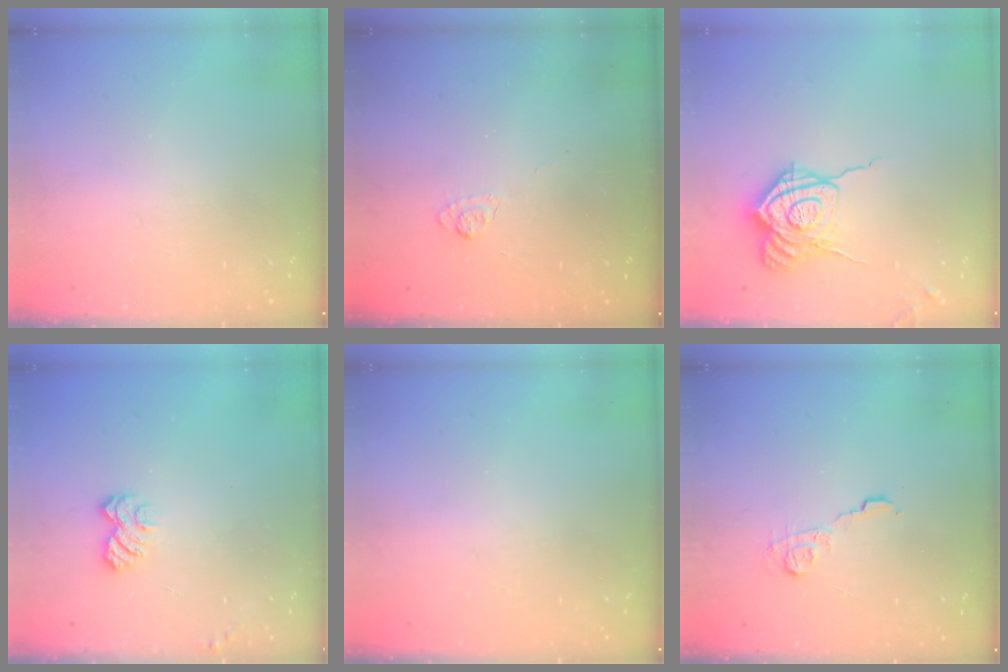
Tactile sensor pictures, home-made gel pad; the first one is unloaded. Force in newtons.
{"total": 3.3, "press": 3.0, "slide": 1.4}
{"total": 16.2, "press": 16.2, "slide": 0.5}
{"total": 5.5, "press": 5.4, "slide": 0.5}
{"total": 0.0}
{"total": 7.3, "press": 7.2, "slide": 0.4}